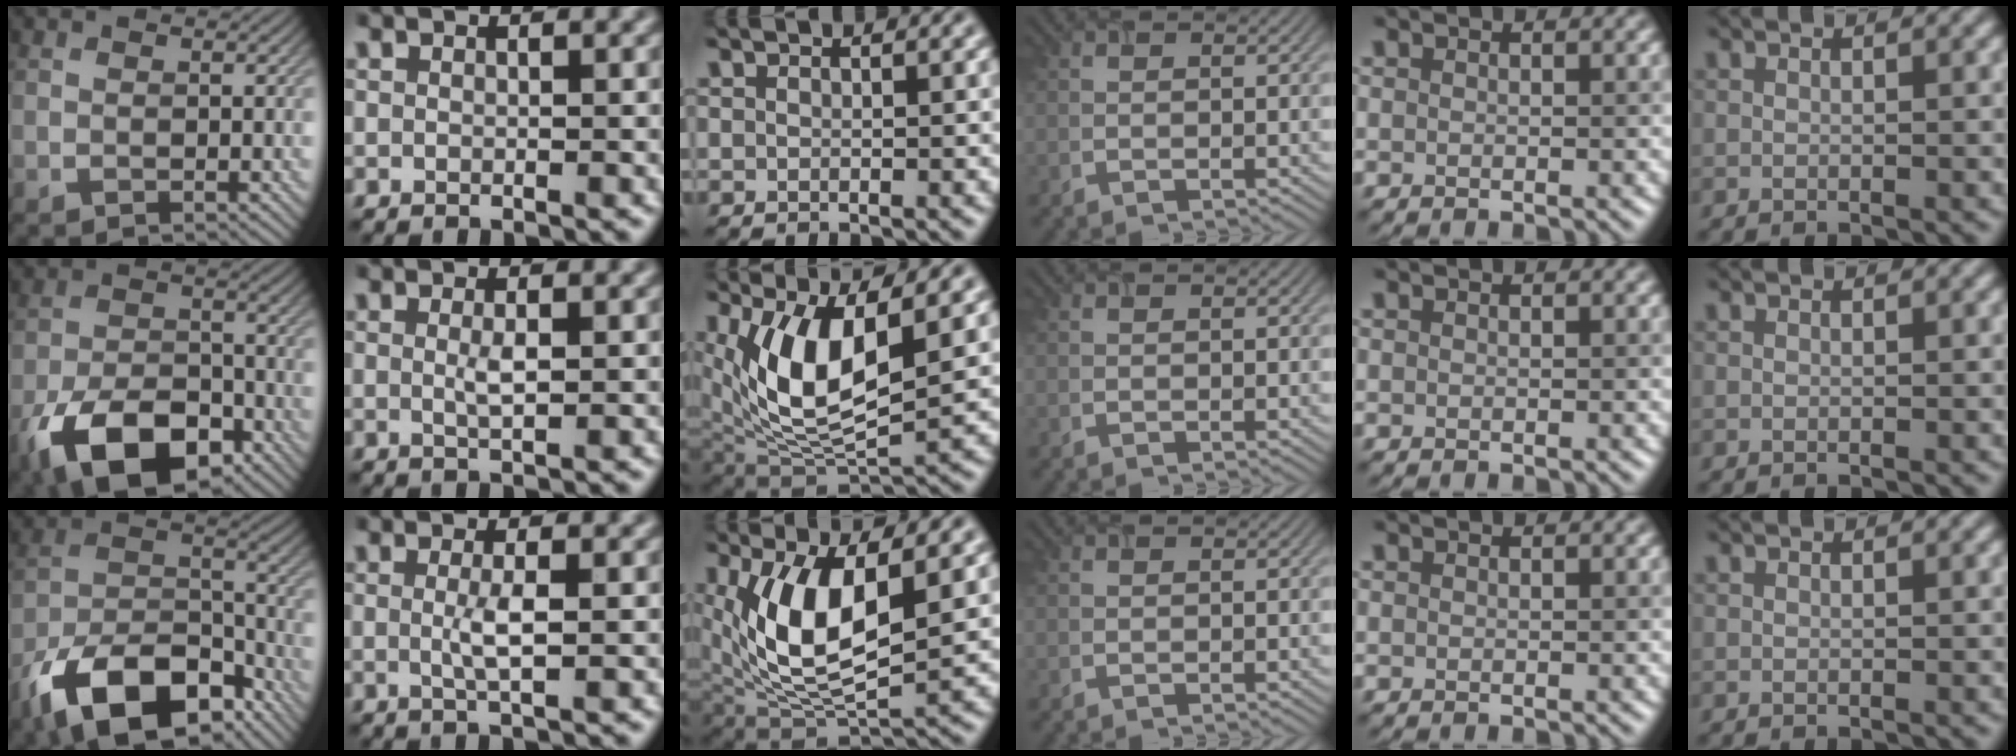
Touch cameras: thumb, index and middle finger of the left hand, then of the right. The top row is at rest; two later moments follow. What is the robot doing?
{"motion": "lift_and_place", "object": "timer"}